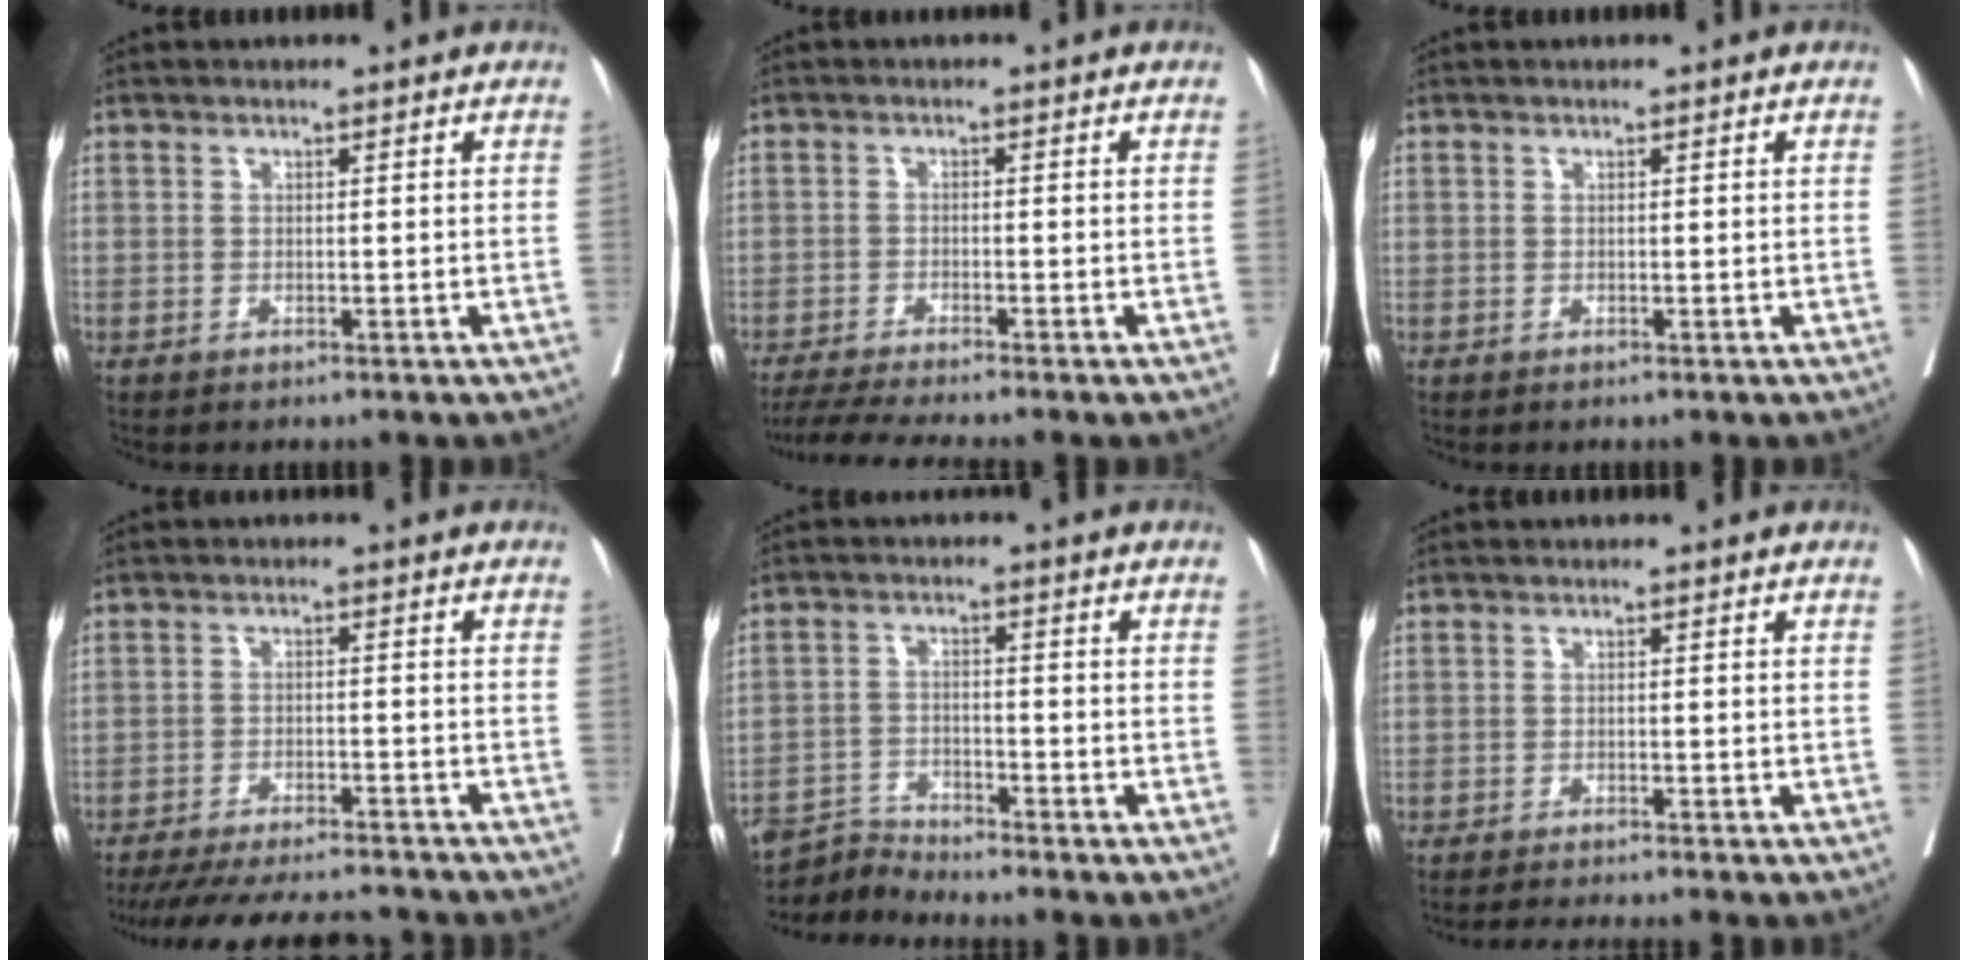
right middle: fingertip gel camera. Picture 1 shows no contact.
{"total": 6.5, "force": [-5.7, -1.0, 3.1], "torque": [-0.045, -0.018, -0.094]}
{"total": 0.0}
{"total": 16.0, "force": [-14.6, 2.4, 6.1], "torque": [-0.124, -0.020, -0.206]}
{"total": 4.4, "force": [-4.2, -1.0, -1.1], "torque": [0.018, -0.010, -0.078]}
{"total": 3.9, "force": [-3.5, -0.8, 1.4], "torque": [-0.016, -0.011, -0.053]}